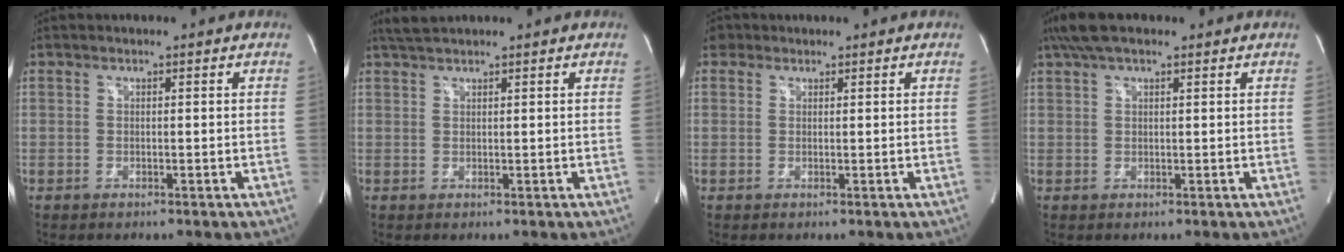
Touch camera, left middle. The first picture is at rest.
{"total": 2.5, "force": [2.3, 0.0, 0.9], "torque": [-0.023, 0.016, 0.046]}
{"total": 1.8, "force": [1.2, 1.4, 0.2], "torque": [-0.001, 0.010, 0.016]}
{"total": 6.1, "force": [4.5, 1.8, 3.7], "torque": [-0.075, 0.032, 0.083]}